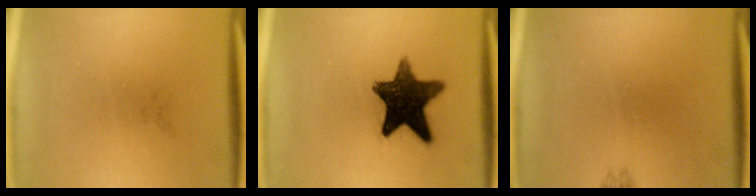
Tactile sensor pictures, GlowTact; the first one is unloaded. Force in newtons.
{"total": 13.4}
{"total": 0.7}